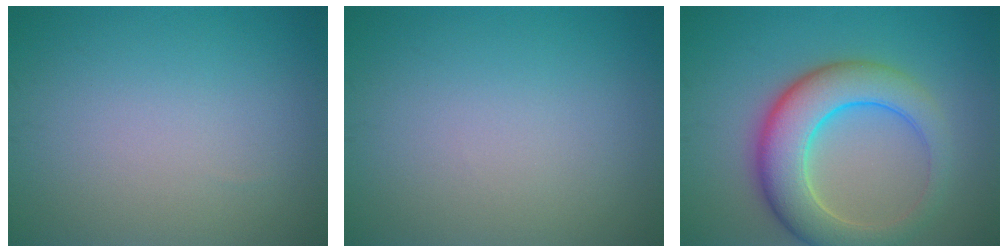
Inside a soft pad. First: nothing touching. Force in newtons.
{"total": 0.0}
{"total": 7.7, "press": 7.7, "slide": 0.2}